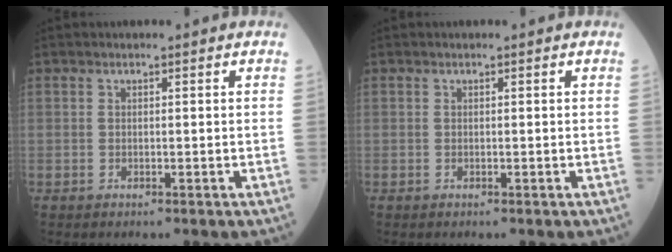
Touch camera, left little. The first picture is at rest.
{"total": 0.0}